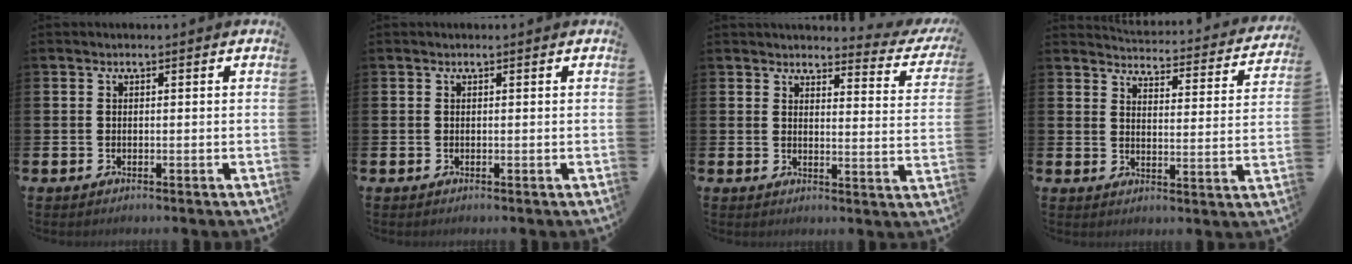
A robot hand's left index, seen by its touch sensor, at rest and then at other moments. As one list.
[{"total": 0.0}, {"total": 3.0, "force": [2.8, 0.8, 0.6], "torque": [-0.010, -0.028, 0.040]}, {"total": 3.7, "force": [3.7, 0.3, 0.5], "torque": [-0.021, -0.035, 0.056]}]